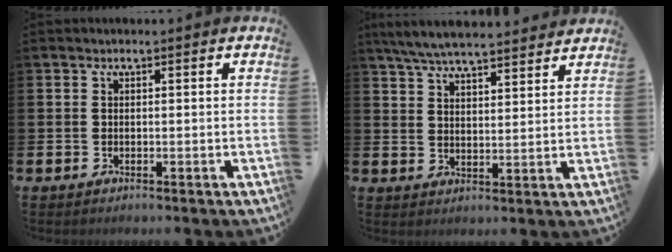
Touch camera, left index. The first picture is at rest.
{"total": 6.8, "force": [6.6, 0.7, 1.8], "torque": [-0.061, -0.025, 0.120]}